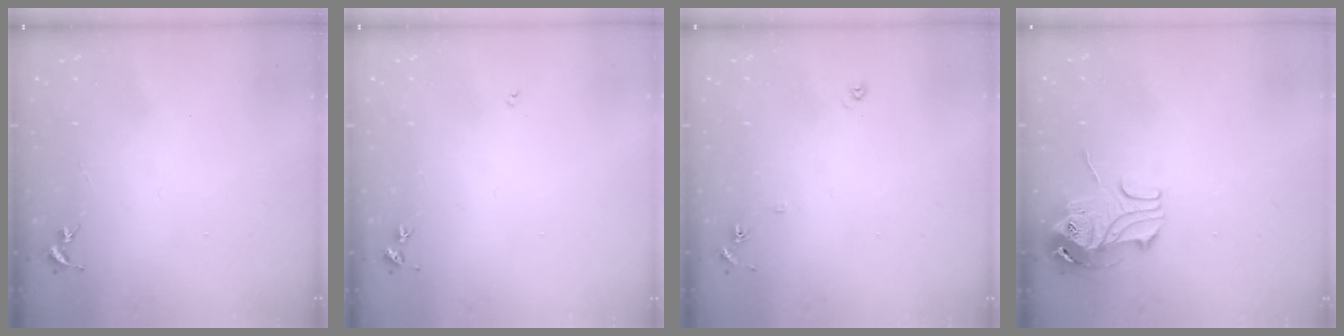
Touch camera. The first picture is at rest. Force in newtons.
{"total": 3.0, "press": 3.0, "slide": 0.4}
{"total": 5.8, "press": 5.8, "slide": 0.6}
{"total": 10.9, "press": 10.9, "slide": 1.1}